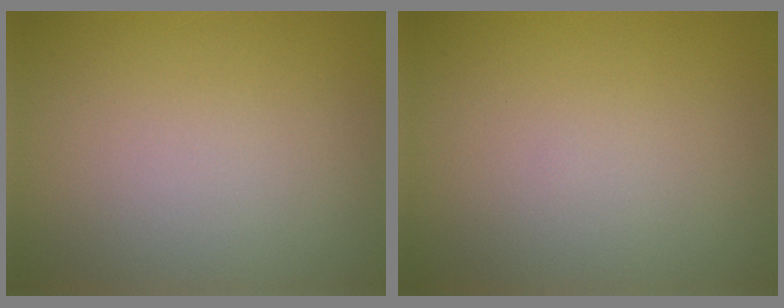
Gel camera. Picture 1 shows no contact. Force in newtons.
{"total": 0.0}